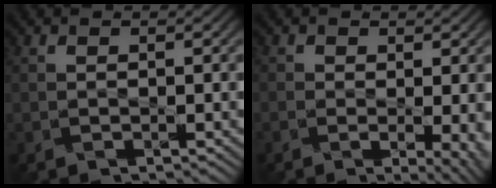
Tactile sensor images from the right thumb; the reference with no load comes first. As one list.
[{"total": 5.6, "force": [-1.2, 2.4, 5.0], "torque": [-0.055, -0.008, -0.006]}]